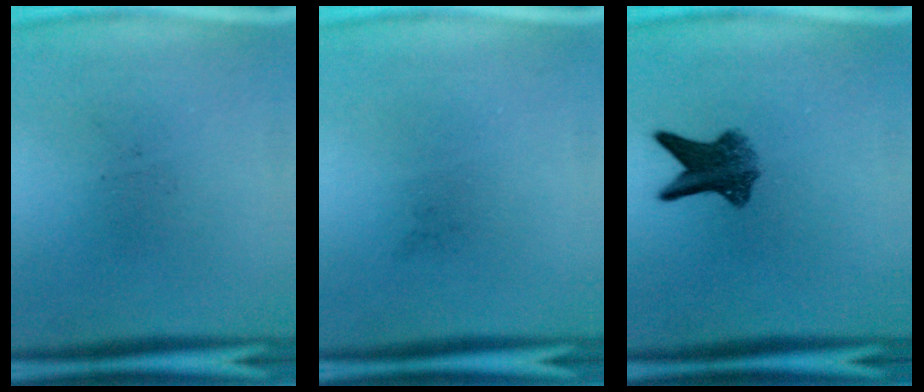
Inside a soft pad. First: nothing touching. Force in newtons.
{"total": 0.0}
{"total": 6.5}